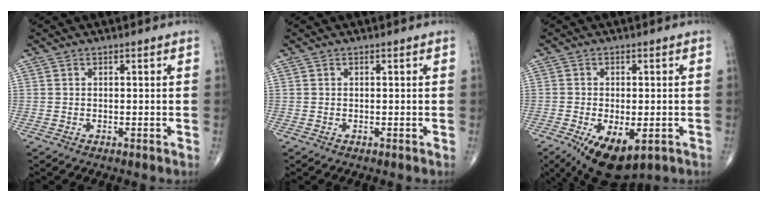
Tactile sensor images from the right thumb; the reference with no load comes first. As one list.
[{"total": 0.0}, {"total": 10.4, "force": [-4.7, 5.1, 7.8], "torque": [-0.130, -0.008, -0.065]}]